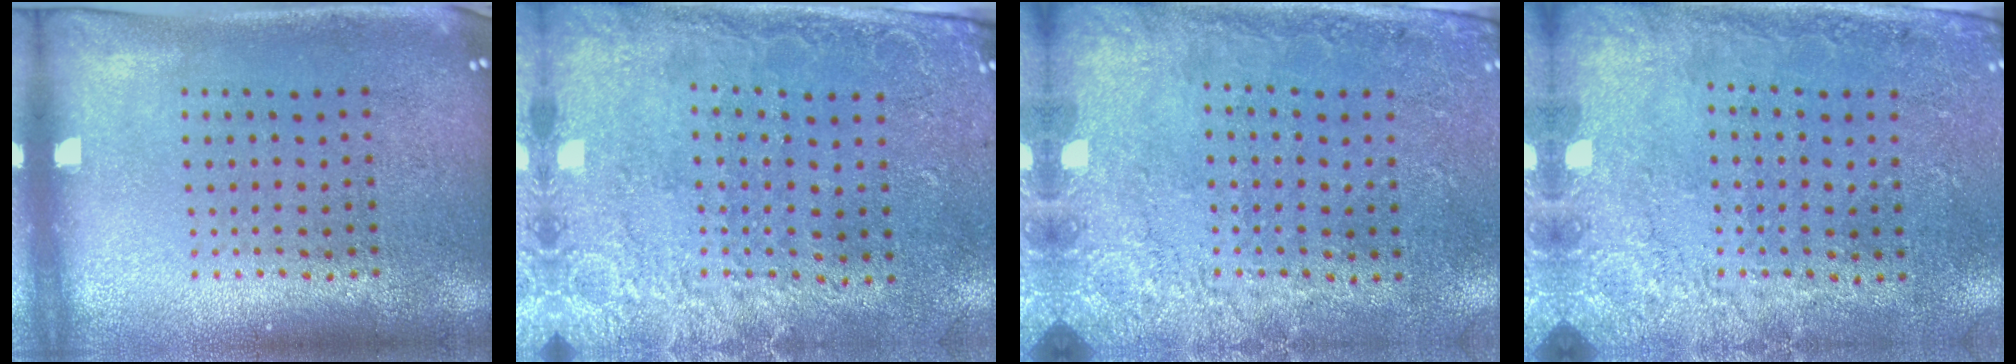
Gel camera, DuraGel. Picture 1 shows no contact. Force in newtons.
{"total": 2.6, "press": 2.1, "slide": 1.5}
{"total": 2.7, "press": 2.1, "slide": 1.6}
{"total": 2.6, "press": 2.1, "slide": 1.5}